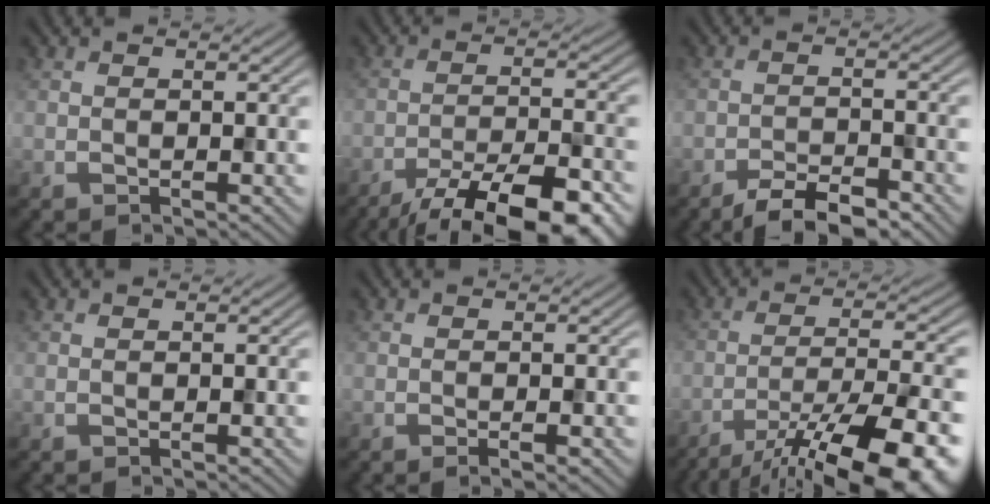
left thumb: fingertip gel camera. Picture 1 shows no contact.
{"total": 14.1, "force": [-10.6, 3.6, 8.5], "torque": [-0.145, -0.022, -0.150]}
{"total": 4.9, "force": [-3.8, 1.3, 2.7], "torque": [-0.044, 0.002, -0.068]}
{"total": 0.0}
{"total": 1.3, "force": [-0.5, 0.1, 1.2], "torque": [-0.019, -0.002, -0.011]}
{"total": 17.2, "force": [-12.1, 4.4, 11.4], "torque": [-0.162, -0.022, -0.170]}